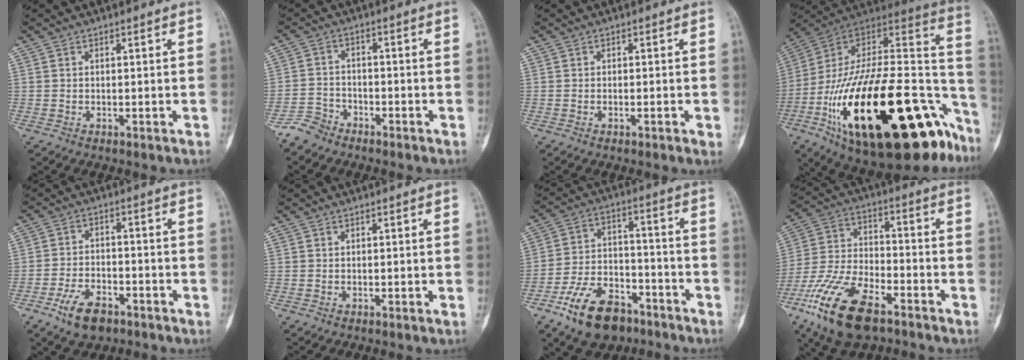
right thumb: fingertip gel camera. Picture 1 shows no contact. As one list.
[{"total": 4.0, "force": [-3.4, 2.0, 0.2], "torque": [0.001, 0.012, -0.075]}, {"total": 1.4, "force": [-0.4, 0.3, 1.3], "torque": [-0.022, -0.001, -0.006]}, {"total": 42.3, "force": [-16.3, 18.1, 34.6], "torque": [-0.477, 0.060, -0.256]}, {"total": 8.1, "force": [-4.8, 4.3, 4.9], "torque": [-0.083, 0.023, -0.083]}, {"total": 0.0}, {"total": 15.0, "force": [-9.3, 8.3, 8.3], "torque": [-0.130, 0.066, -0.160]}, {"total": 18.0, "force": [-10.4, 8.0, 12.3], "torque": [-0.247, 0.036, -0.195]}]